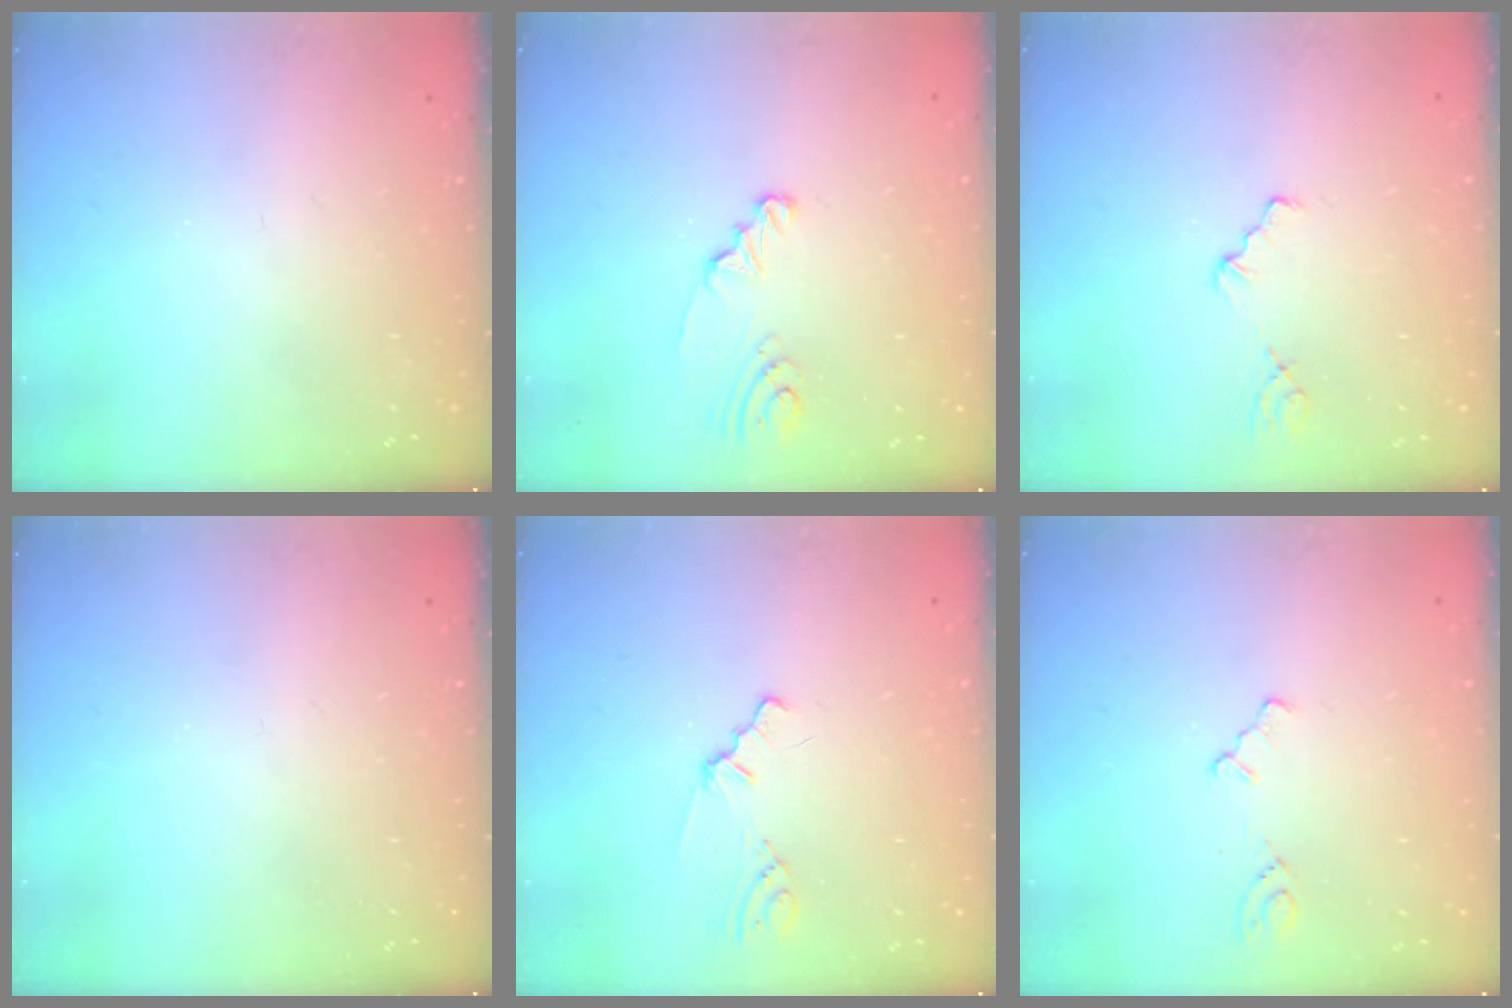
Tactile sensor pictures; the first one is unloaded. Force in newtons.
{"total": 2.8, "press": 2.8, "slide": 0.3}
{"total": 1.2, "press": 1.2, "slide": 0.2}
{"total": 0.0}
{"total": 0.8, "press": 0.8, "slide": 0.2}
{"total": 3.1, "press": 3.1, "slide": 0.4}